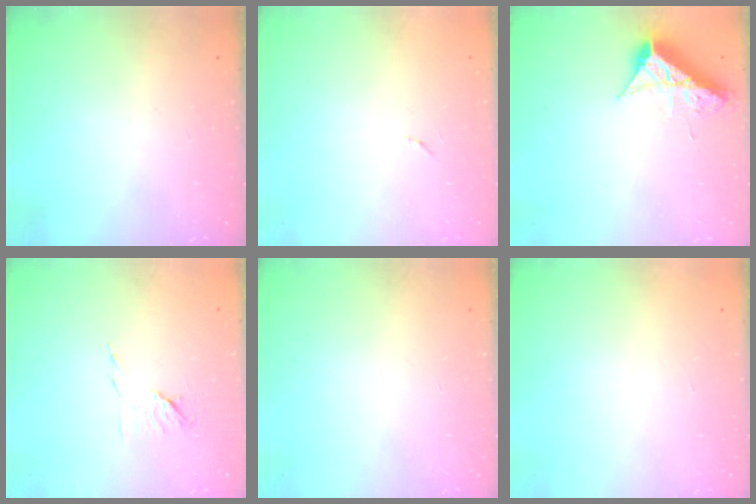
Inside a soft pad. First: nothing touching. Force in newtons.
{"total": 4.0, "press": 4.0, "slide": 0.3}
{"total": 8.9, "press": 8.9, "slide": 0.4}
{"total": 5.4, "press": 5.3, "slide": 0.9}
{"total": 0.0}
{"total": 1.5, "press": 1.5, "slide": 0.1}